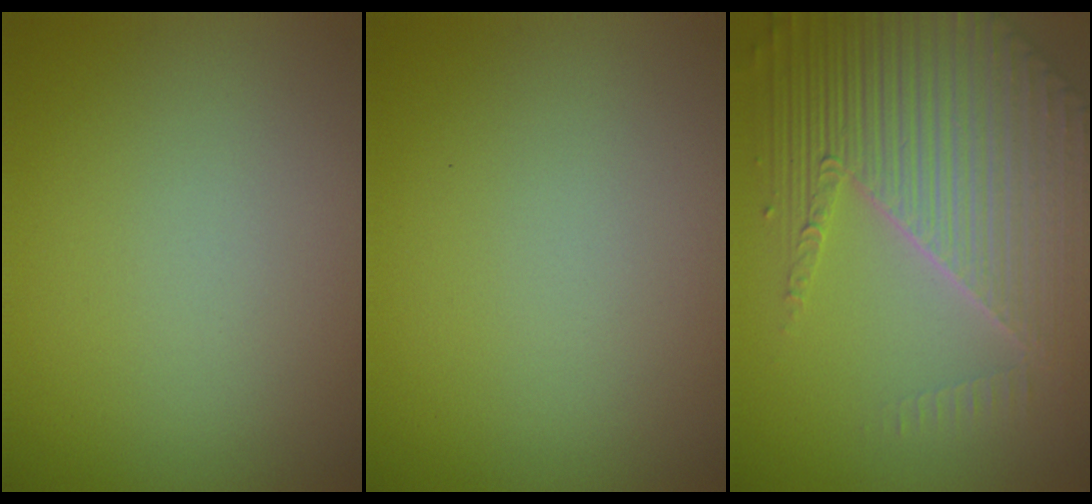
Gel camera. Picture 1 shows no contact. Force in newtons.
{"total": 0.0}
{"total": 7.8, "press": 5.6, "slide": 5.4}